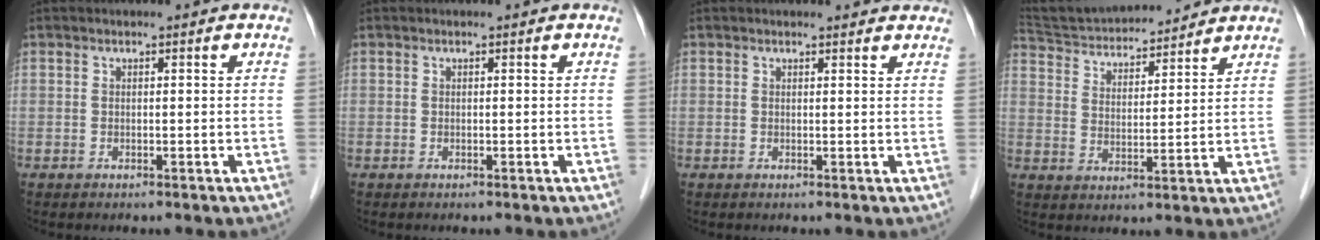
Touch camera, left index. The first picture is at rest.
{"total": 0.0}
{"total": 3.2, "force": [3.1, 0.7, 0.4], "torque": [-0.004, 0.000, 0.023]}
{"total": 14.9, "force": [14.0, 2.6, 4.5], "torque": [-0.082, 0.029, 0.236]}